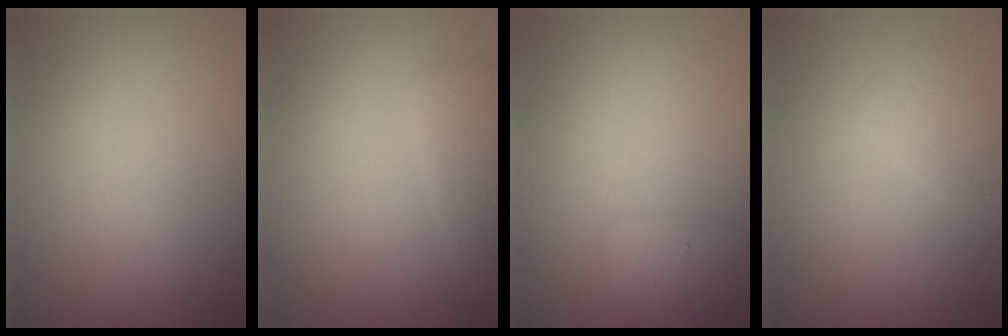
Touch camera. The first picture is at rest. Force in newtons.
{"total": 2.1, "press": 2.1, "slide": 0.2}
{"total": 1.6, "press": 1.6, "slide": 0.0}
{"total": 1.6, "press": 1.6, "slide": 0.0}